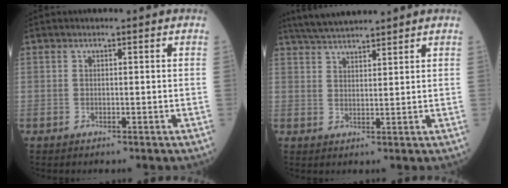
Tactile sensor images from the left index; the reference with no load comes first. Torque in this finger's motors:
{"motor_torque": [0.00, -0.43, 0.17, 0.14]}